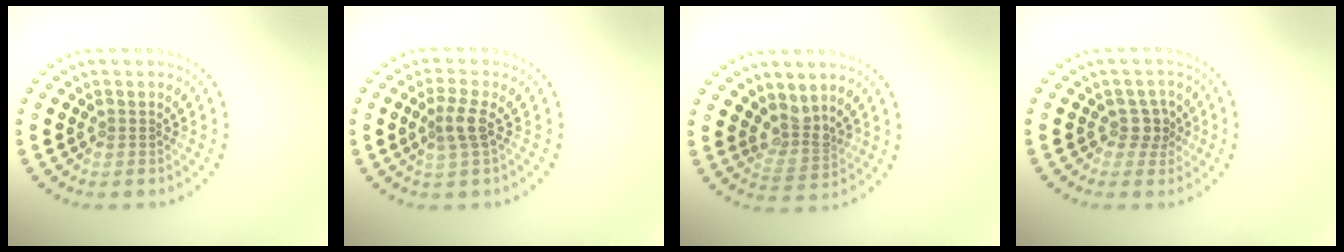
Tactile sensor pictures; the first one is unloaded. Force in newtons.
{"total": 2.3, "press": 1.7, "slide": 1.5}
{"total": 2.4, "press": 1.9, "slide": 1.4}
{"total": 2.0, "press": 1.6, "slide": 1.1}